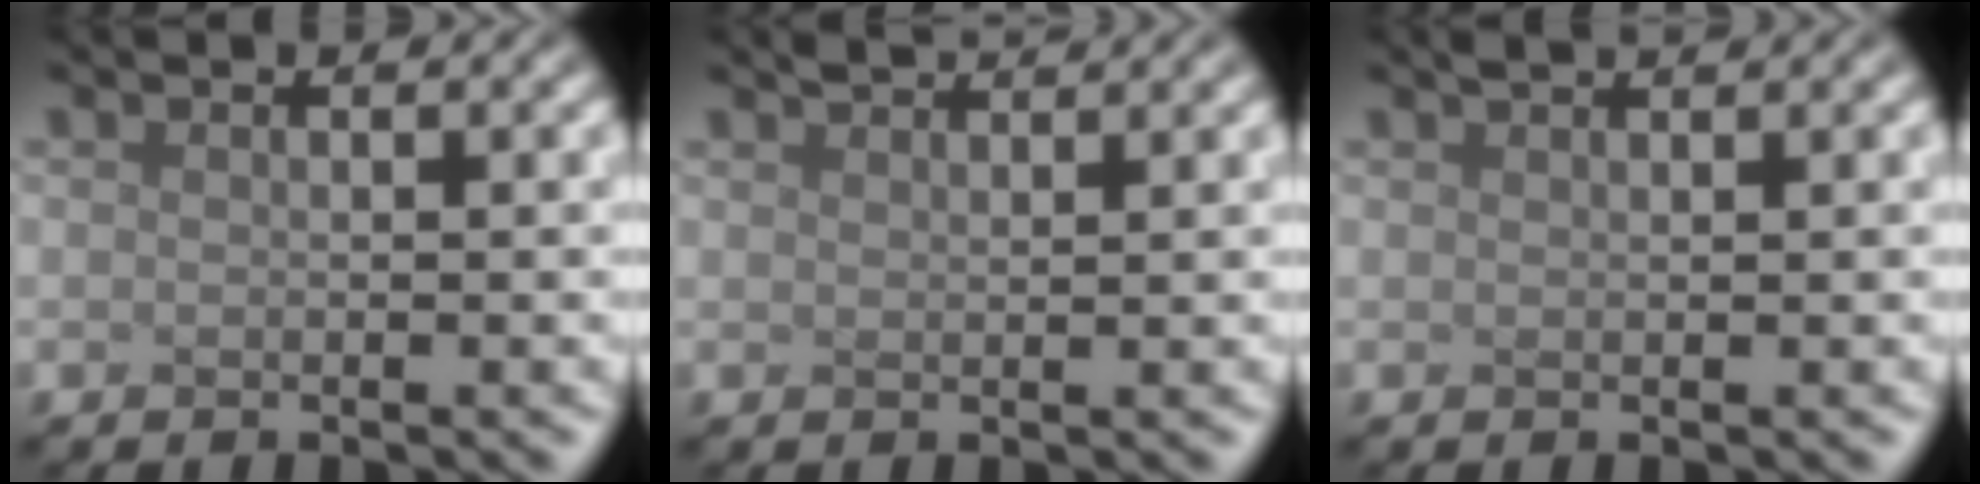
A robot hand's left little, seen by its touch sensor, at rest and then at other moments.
{"total": 2.5, "force": [2.3, 0.4, 0.9], "torque": [-0.004, 0.015, 0.019]}
{"total": 1.7, "force": [1.4, 0.3, 0.8], "torque": [-0.004, 0.011, 0.003]}